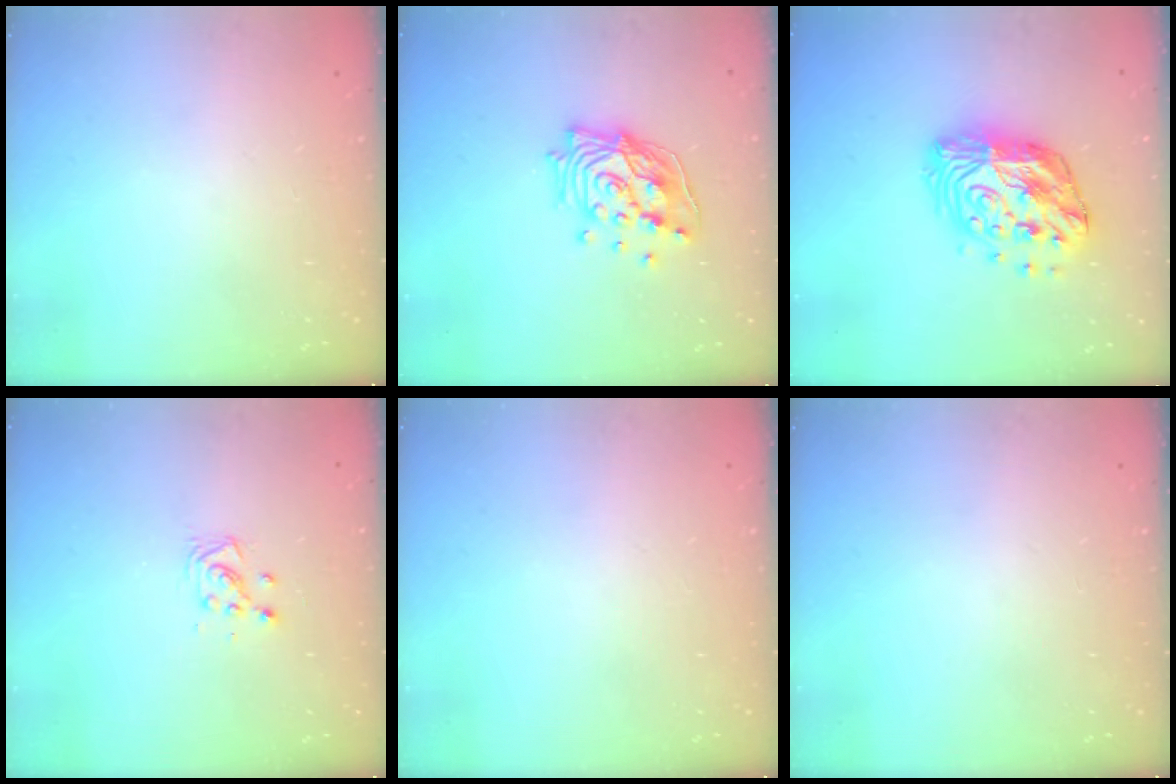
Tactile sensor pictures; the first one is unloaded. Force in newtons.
{"total": 17.0, "press": 16.1, "slide": 5.5}
{"total": 15.8, "press": 15.7, "slide": 1.3}
{"total": 4.0, "press": 4.0, "slide": 0.4}
{"total": 0.0}
{"total": 0.0}